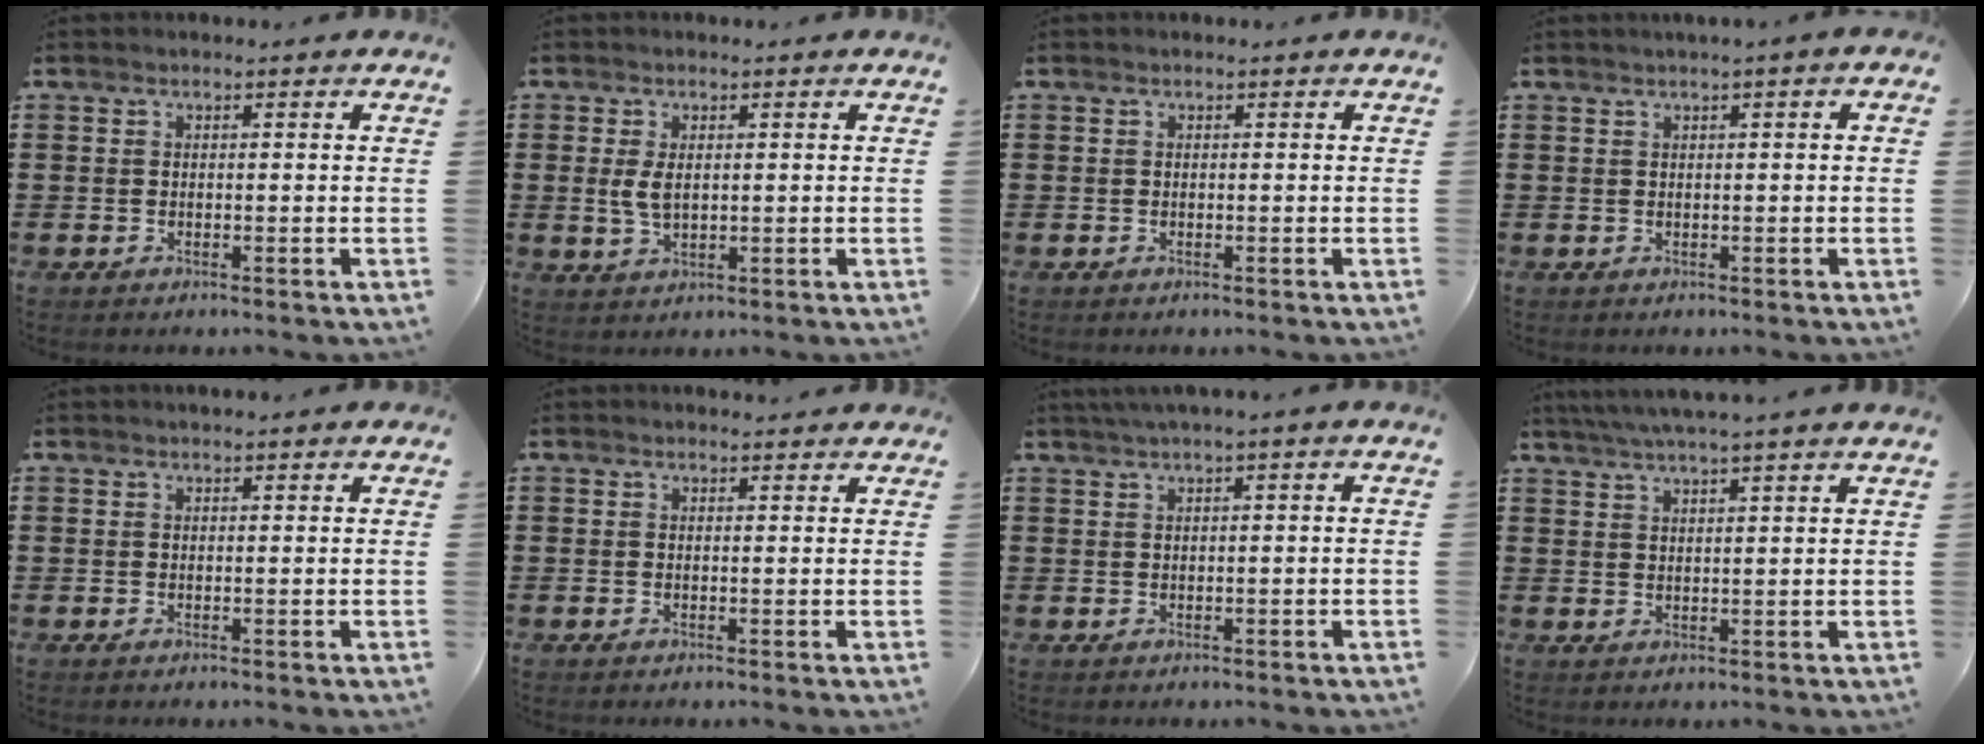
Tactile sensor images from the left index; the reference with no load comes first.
{"total": 3.4, "force": [0.5, 1.9, 2.9], "torque": [-0.073, 0.001, 0.003]}
{"total": 0.0}
{"total": 1.1, "force": [0.3, -0.1, 1.0], "torque": [-0.016, -0.005, 0.006]}
{"total": 0.7, "force": [0.6, 0.0, 0.4], "torque": [-0.008, 0.001, 0.011]}
{"total": 0.8, "force": [0.8, 0.2, 0.2], "torque": [-0.005, 0.001, 0.016]}
{"total": 1.3, "force": [0.5, -0.3, 1.2], "torque": [-0.020, -0.003, 0.010]}
{"total": 3.7, "force": [3.3, -0.8, 1.4], "torque": [-0.036, -0.008, 0.059]}